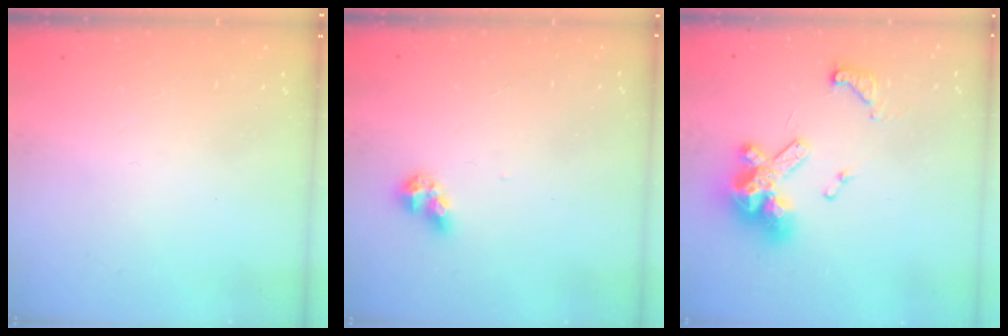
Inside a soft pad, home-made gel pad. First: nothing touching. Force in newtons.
{"total": 6.7, "press": 6.7, "slide": 0.9}
{"total": 14.5, "press": 14.5, "slide": 0.9}